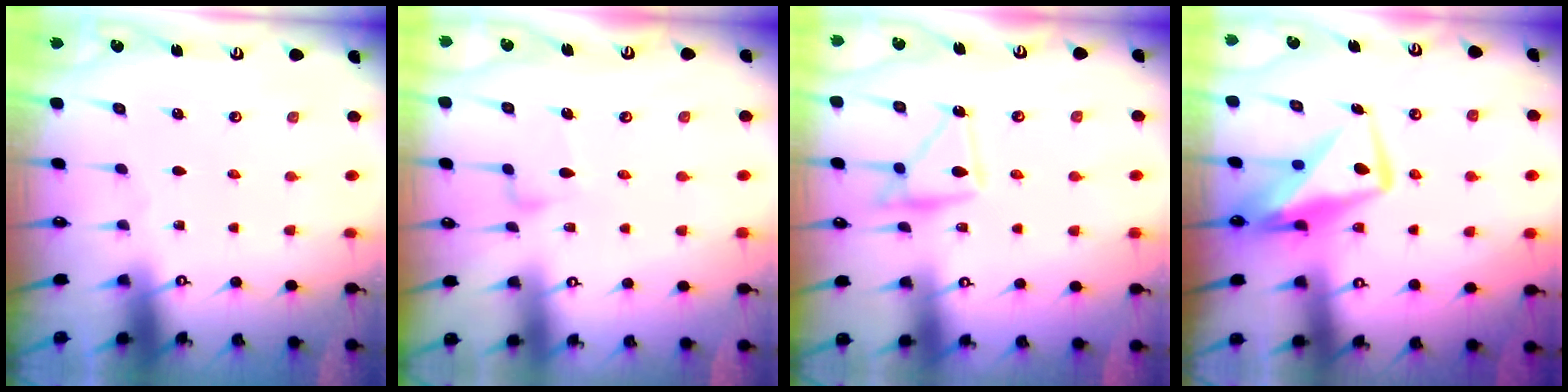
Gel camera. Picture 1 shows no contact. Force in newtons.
{"total": 8.2, "press": 8.2, "slide": 0.3}
{"total": 14.6, "press": 14.6, "slide": 0.8}
{"total": 12.2, "press": 12.1, "slide": 1.2}